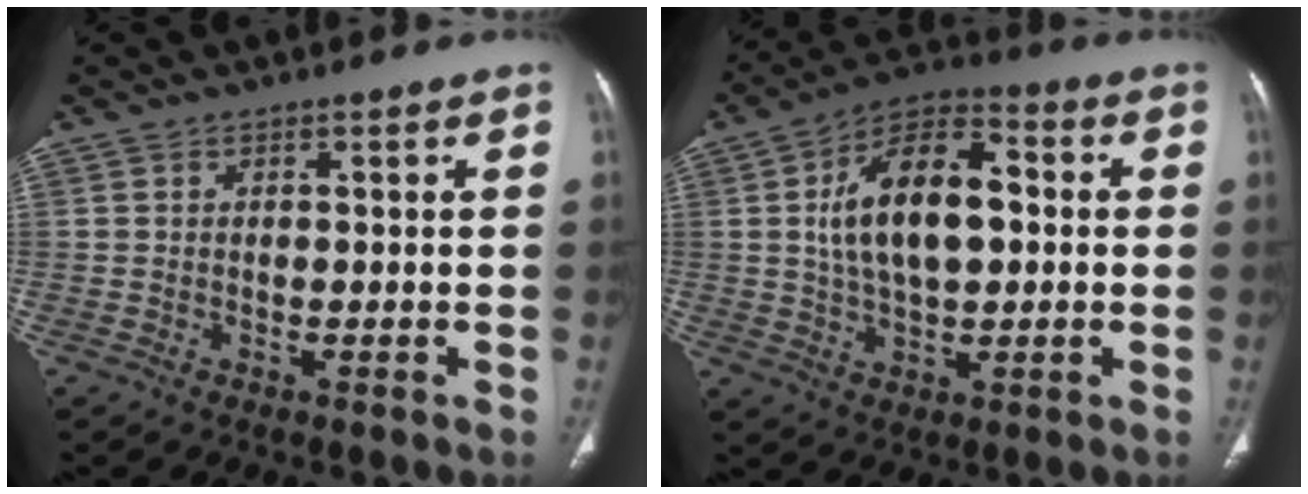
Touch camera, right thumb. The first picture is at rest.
{"total": 15.6, "force": [1.5, 8.4, 13.0], "torque": [-0.210, 0.020, 0.020]}